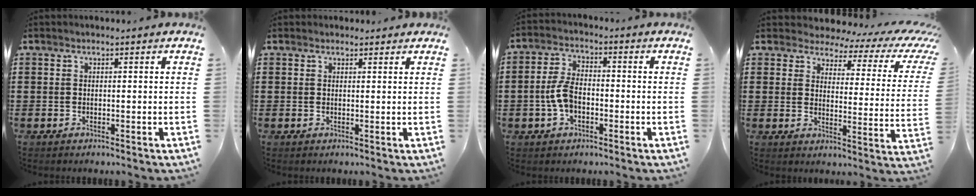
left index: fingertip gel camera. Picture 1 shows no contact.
{"total": 1.0, "force": [0.9, 0.4, 0.1], "torque": [0.005, 0.001, 0.016]}
{"total": 5.6, "force": [-1.4, 3.0, 4.5], "torque": [-0.106, 0.002, -0.032]}
{"total": 3.8, "force": [3.0, 1.7, 1.6], "torque": [-0.044, -0.019, 0.044]}